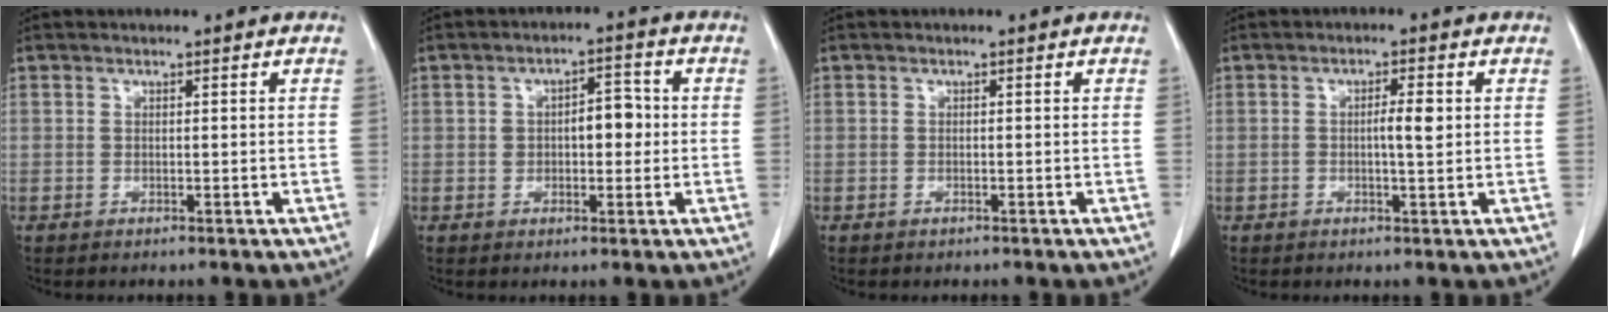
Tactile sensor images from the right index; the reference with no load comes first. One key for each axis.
{"total": 5.3, "fx": 0.2, "fy": 2.7, "fz": 4.5, "tx": -0.067, "ty": 0.017, "tz": 0.006}
{"total": 0.0}
{"total": 3.0, "fx": 0.2, "fy": 0.4, "fz": 3.0, "tx": -0.051, "ty": 0.000, "tz": 0.003}